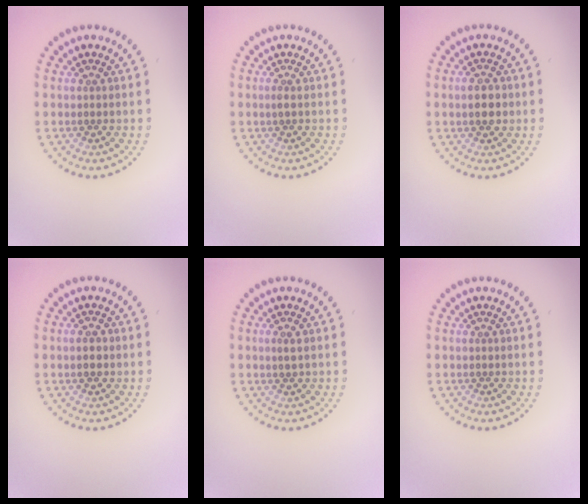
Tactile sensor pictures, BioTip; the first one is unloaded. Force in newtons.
{"total": 0.6, "press": 0.4, "slide": 0.4}
{"total": 2.2, "press": 2.2, "slide": 0.1}
{"total": 1.4, "press": 1.4, "slide": 0.0}
{"total": 0.9, "press": 0.9, "slide": 0.3}
{"total": 0.0}